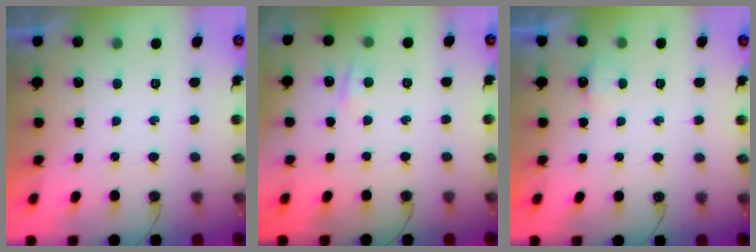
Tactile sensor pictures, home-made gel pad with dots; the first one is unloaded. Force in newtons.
{"total": 4.9, "press": 4.8, "slide": 0.6}
{"total": 2.5, "press": 2.4, "slide": 0.5}